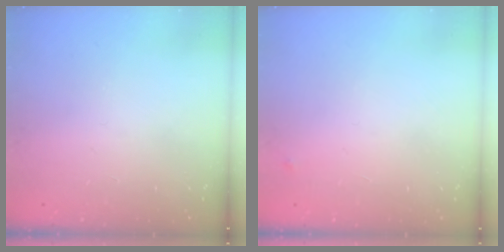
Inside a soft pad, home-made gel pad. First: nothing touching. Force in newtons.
{"total": 2.5, "press": 2.4, "slide": 0.4}